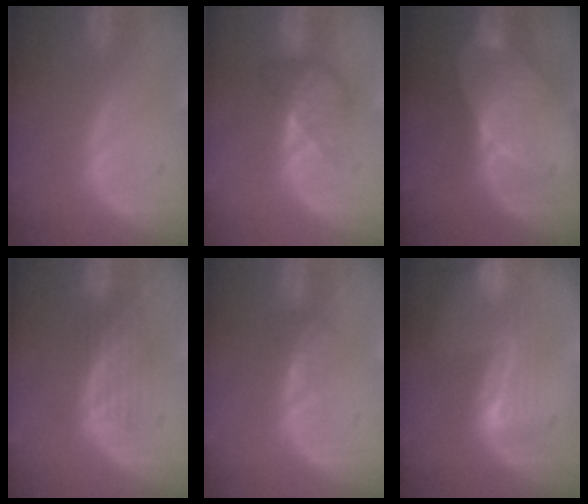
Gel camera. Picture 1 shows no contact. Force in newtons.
{"total": 3.8, "press": 3.8, "slide": 0.0}
{"total": 7.2, "press": 6.6, "slide": 2.8}
{"total": 4.4, "press": 3.7, "slide": 2.3}
{"total": 1.5, "press": 1.5, "slide": 0.2}
{"total": 8.2, "press": 7.1, "slide": 4.1}